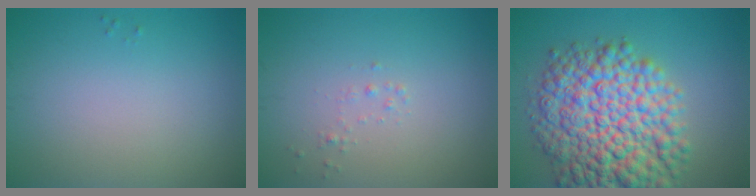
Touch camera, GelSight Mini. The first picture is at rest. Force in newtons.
{"total": 0.6, "press": 0.6, "slide": 0.0}
{"total": 12.1, "press": 12.1, "slide": 0.3}